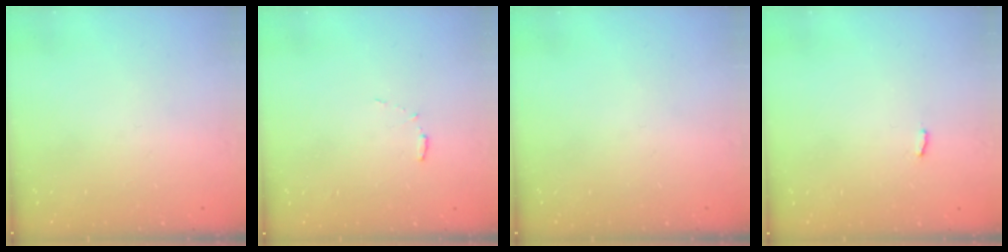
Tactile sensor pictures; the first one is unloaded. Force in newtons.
{"total": 4.9, "press": 4.9, "slide": 0.4}
{"total": 0.0}
{"total": 2.2, "press": 2.2, "slide": 0.2}